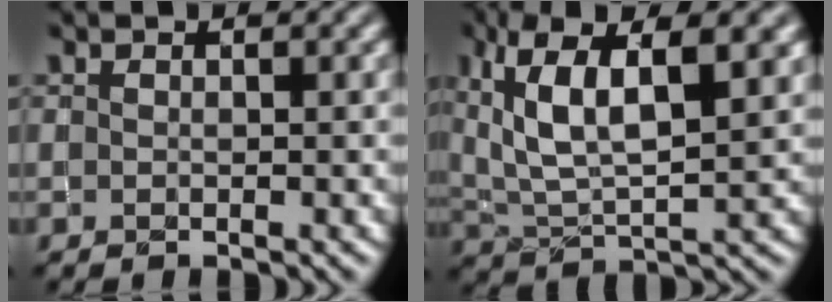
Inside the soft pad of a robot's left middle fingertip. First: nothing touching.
{"total": 10.3, "force": [4.3, 4.2, 8.4], "torque": [-0.161, 0.014, 0.077]}